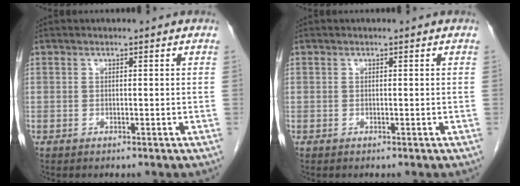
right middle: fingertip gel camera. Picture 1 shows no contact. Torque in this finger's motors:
{"motor_torque": [0.88, -0.24, 0.13, 0.05]}